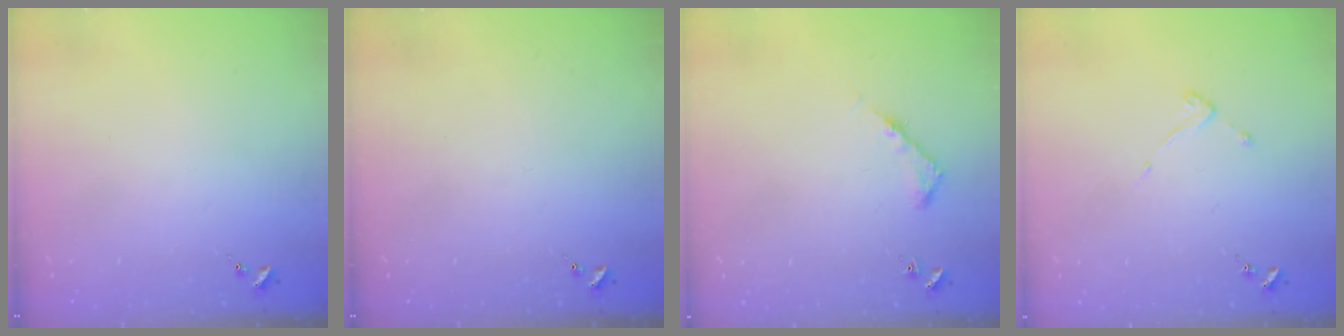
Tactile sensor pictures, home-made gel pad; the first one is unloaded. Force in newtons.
{"total": 0.0}
{"total": 4.3, "press": 4.3, "slide": 0.4}
{"total": 3.5, "press": 3.5, "slide": 0.3}